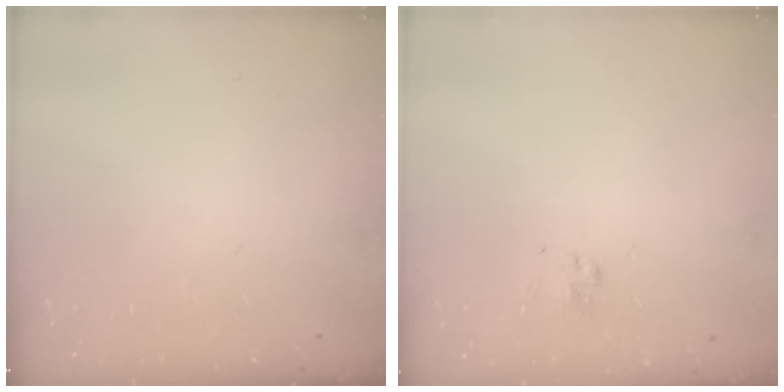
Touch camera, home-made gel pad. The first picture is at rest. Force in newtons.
{"total": 2.3, "press": 2.1, "slide": 1.1}